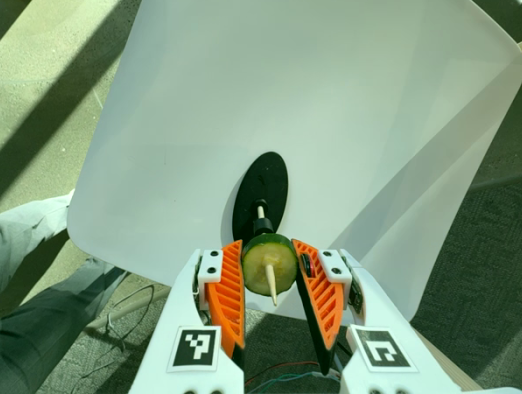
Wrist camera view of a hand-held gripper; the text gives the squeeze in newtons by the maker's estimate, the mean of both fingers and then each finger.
{"total": 9.7, "left": 9.6, "right": 9.8}